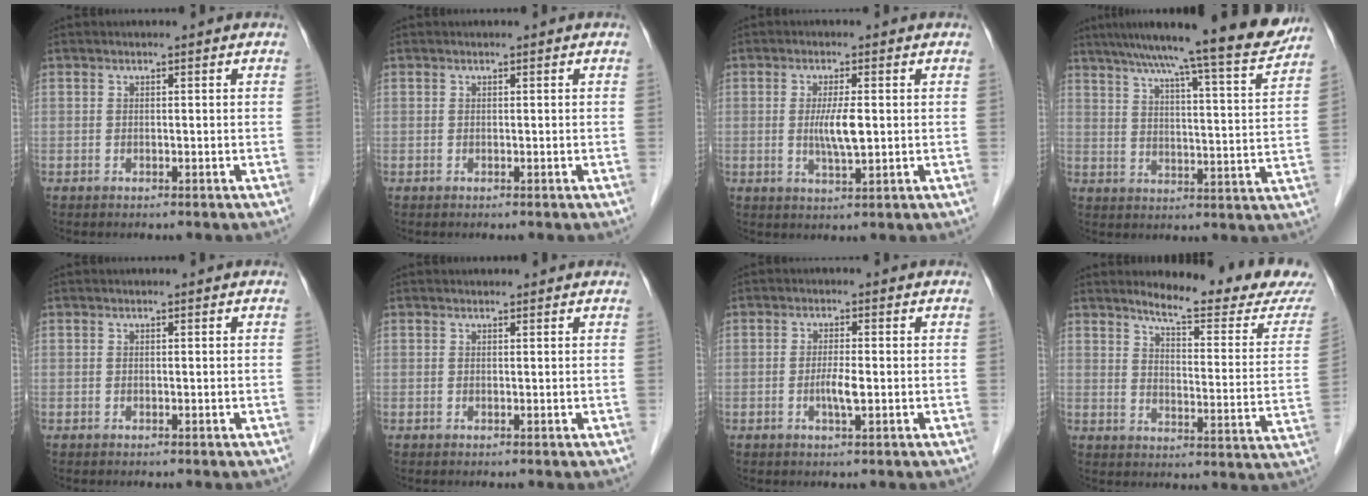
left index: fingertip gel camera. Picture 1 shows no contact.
{"total": 0.0}
{"total": 4.6, "force": [0.1, 0.7, 4.5], "torque": [-0.086, -0.006, 0.003]}
{"total": 19.6, "force": [17.0, -0.3, 9.8], "torque": [-0.147, -0.020, 0.229]}
{"total": 0.0}
{"total": 1.2, "force": [1.2, 0.3, 0.2], "torque": [-0.012, 0.011, 0.016]}
{"total": 2.7, "force": [-0.6, 0.2, 2.6], "torque": [-0.053, -0.003, -0.010]}
{"total": 16.4, "force": [15.2, 0.6, 6.2], "torque": [-0.084, -0.076, 0.182]}